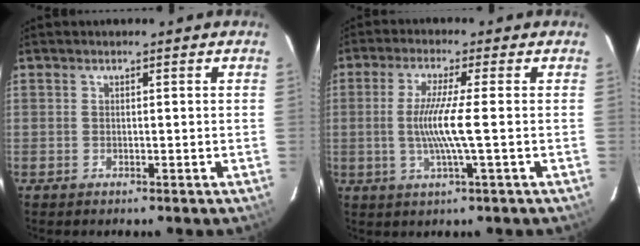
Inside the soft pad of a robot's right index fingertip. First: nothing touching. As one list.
[{"total": 7.1, "force": [-0.8, -1.0, 6.9], "torque": [-0.139, -0.010, -0.014]}]